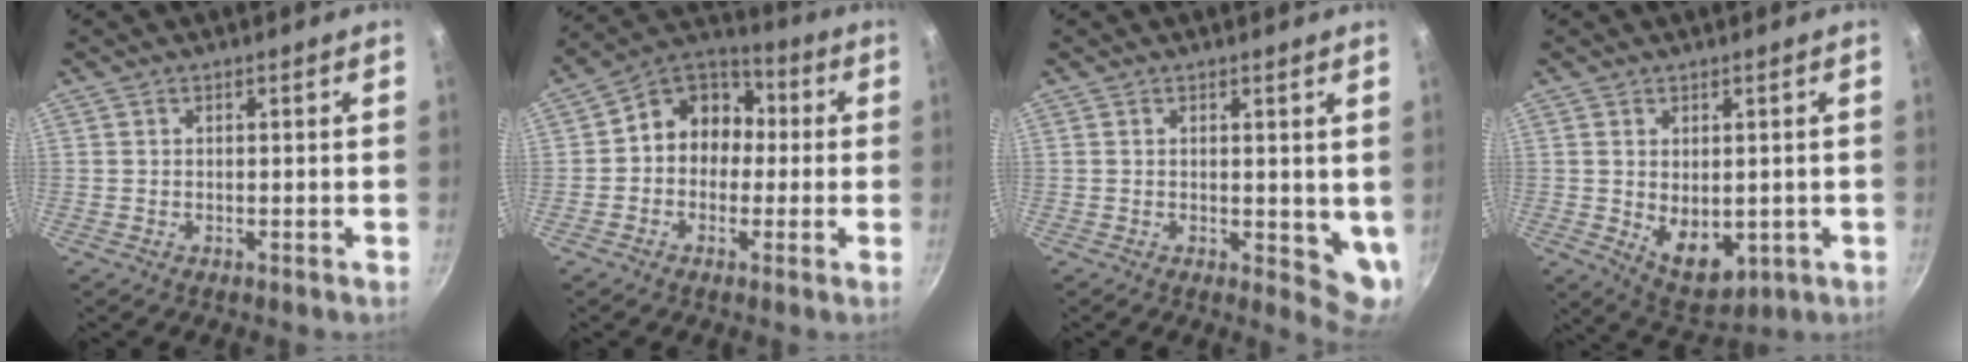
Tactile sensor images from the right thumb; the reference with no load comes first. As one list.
[{"total": 11.1, "force": [-0.2, 9.5, 5.8], "torque": [-0.041, 0.039, -0.027]}, {"total": 5.7, "force": [1.4, 2.7, 4.8], "torque": [-0.053, -0.021, 0.020]}, {"total": 8.3, "force": [-0.5, 5.4, 6.3], "torque": [-0.078, -0.018, 0.014]}]